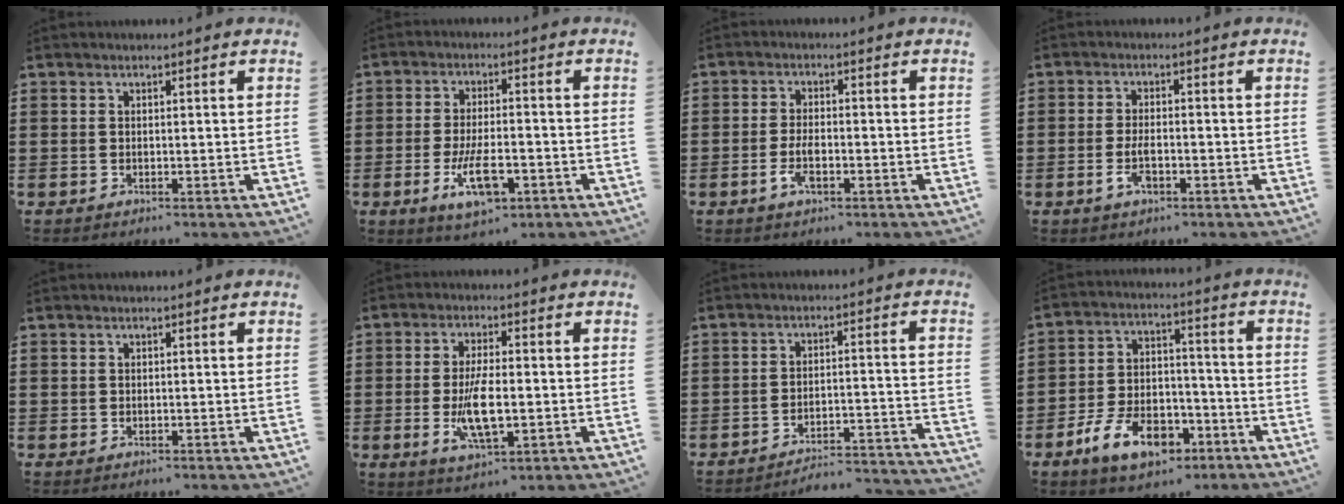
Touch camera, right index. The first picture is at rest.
{"total": 8.0, "force": [-3.2, 3.1, 6.6], "torque": [-0.125, -0.008, -0.058]}
{"total": 3.7, "force": [-1.5, 1.5, 3.1], "torque": [-0.070, -0.005, -0.028]}
{"total": 3.6, "force": [-1.3, 1.4, 3.1], "torque": [-0.070, -0.005, -0.026]}
{"total": 0.0}
{"total": 8.4, "force": [-1.4, 3.2, 7.6], "torque": [-0.161, -0.010, -0.028]}
{"total": 3.6, "force": [-3.5, 0.0, 1.1], "torque": [-0.025, -0.008, -0.075]}
{"total": 10.2, "force": [-6.0, 5.7, 5.9], "torque": [-0.125, 0.024, -0.110]}